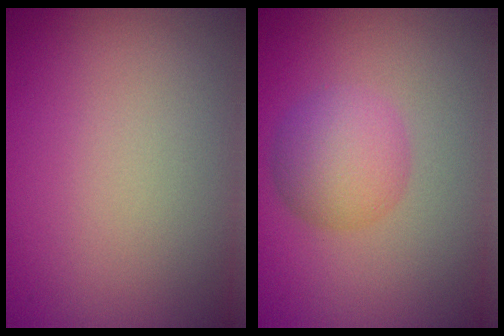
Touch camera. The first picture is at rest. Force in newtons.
{"total": 3.9, "press": 3.9, "slide": 0.0}